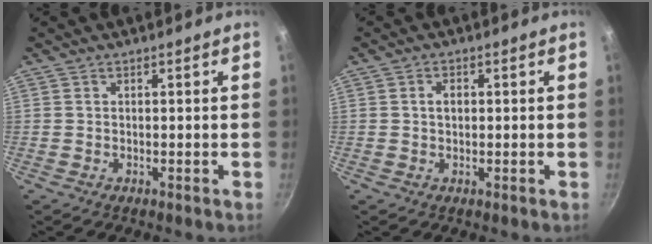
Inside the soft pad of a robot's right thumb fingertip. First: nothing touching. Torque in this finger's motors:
{"motor_torque": [0.27, 0.57, 0.36, -0.33, -0.01]}